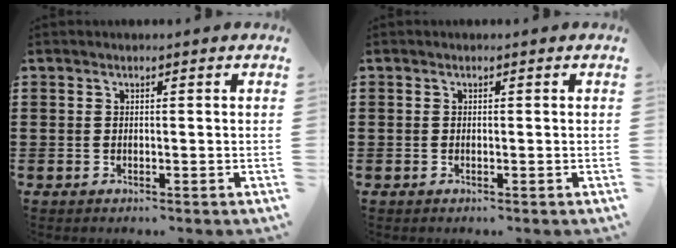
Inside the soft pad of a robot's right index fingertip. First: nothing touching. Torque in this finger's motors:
{"motor_torque": [-0.70, 1.44, 0.00, 0.00]}